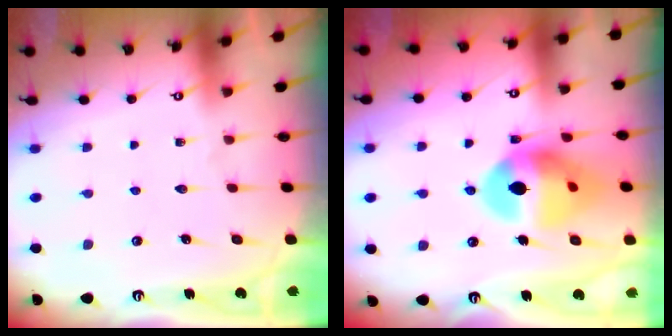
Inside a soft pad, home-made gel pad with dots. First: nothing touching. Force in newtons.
{"total": 14.8, "press": 14.7, "slide": 1.4}